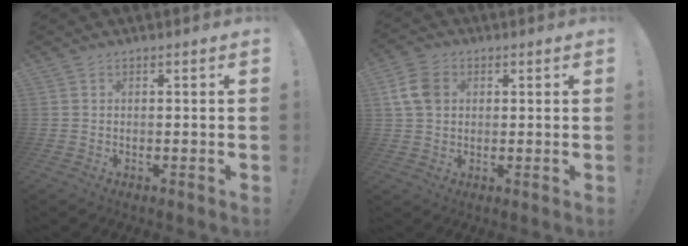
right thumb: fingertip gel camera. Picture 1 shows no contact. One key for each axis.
{"total": 8.8, "fx": 2.1, "fy": 6.7, "fz": 5.3, "tx": -0.108, "ty": 0.006, "tz": 0.041}